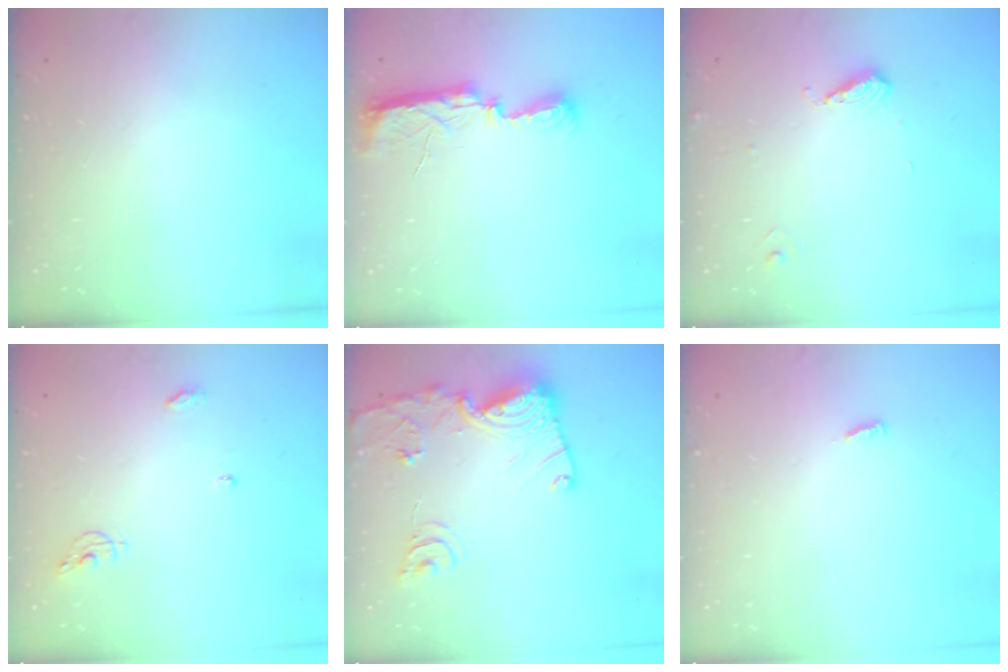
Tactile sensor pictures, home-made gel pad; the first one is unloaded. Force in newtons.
{"total": 8.1, "press": 8.0, "slide": 1.2}
{"total": 5.0, "press": 4.9, "slide": 0.6}
{"total": 6.3, "press": 6.3, "slide": 0.2}
{"total": 18.1, "press": 18.0, "slide": 2.0}
{"total": 3.0, "press": 3.0, "slide": 0.0}